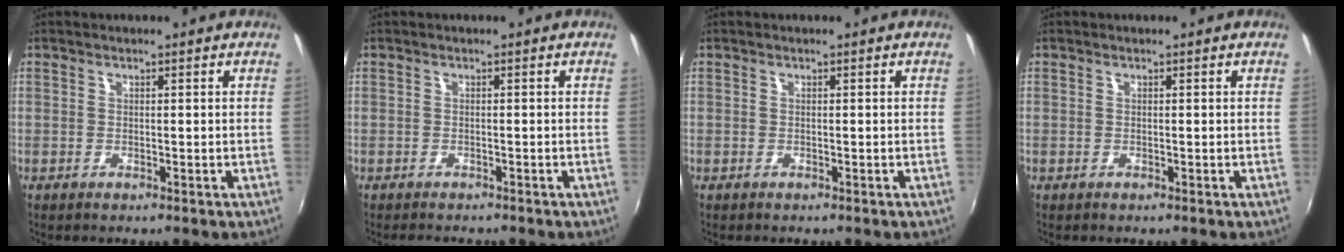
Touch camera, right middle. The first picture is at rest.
{"total": 2.8, "force": [-2.5, 0.7, 0.9], "torque": [-0.022, -0.014, -0.040]}
{"total": 0.0}
{"total": 0.0}